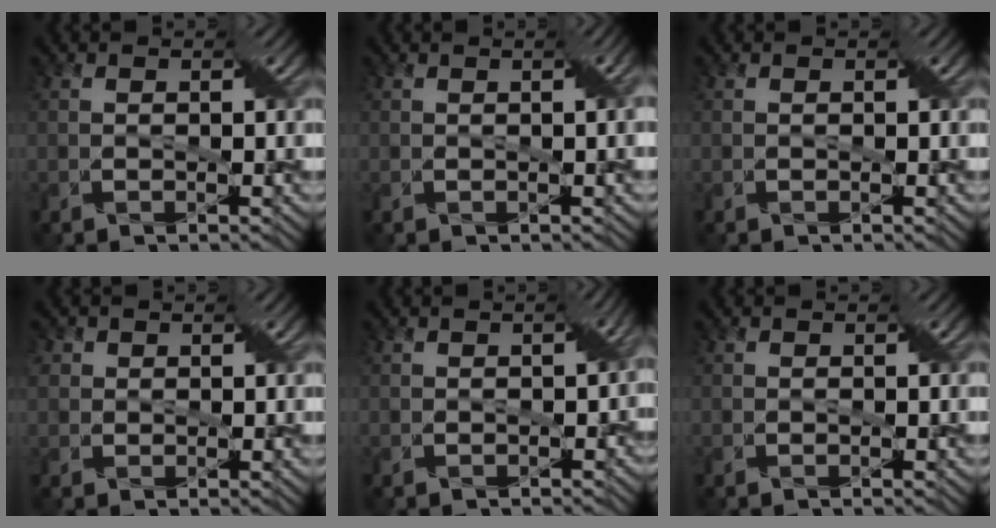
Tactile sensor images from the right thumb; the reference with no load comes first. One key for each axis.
{"total": 2.3, "fx": 0.1, "fy": 0.3, "fz": 2.2, "tx": -0.031, "ty": 0.009, "tz": 0.002}
{"total": 0.0}
{"total": 2.3, "fx": 0.9, "fy": 1.9, "fz": 0.8, "tx": -0.016, "ty": 0.011, "tz": 0.007}
{"total": 2.7, "fx": -0.5, "fy": 1.7, "fz": 2.1, "tx": -0.025, "ty": -0.007, "tz": -0.005}
{"total": 0.0}